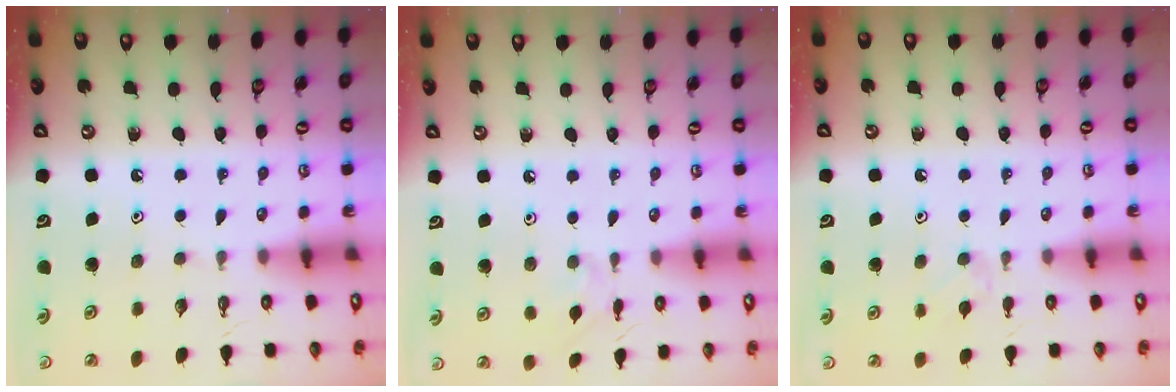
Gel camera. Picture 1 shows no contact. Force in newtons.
{"total": 1.5, "press": 1.4, "slide": 0.5}
{"total": 3.5, "press": 3.4, "slide": 0.5}